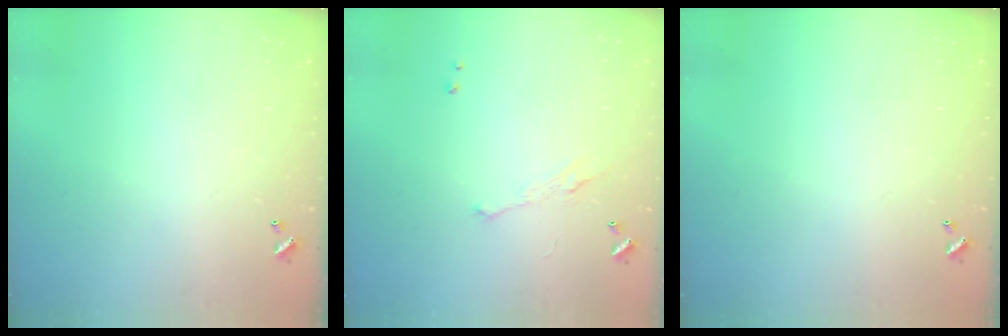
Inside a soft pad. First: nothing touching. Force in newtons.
{"total": 2.0, "press": 1.9, "slide": 0.7}
{"total": 0.0}